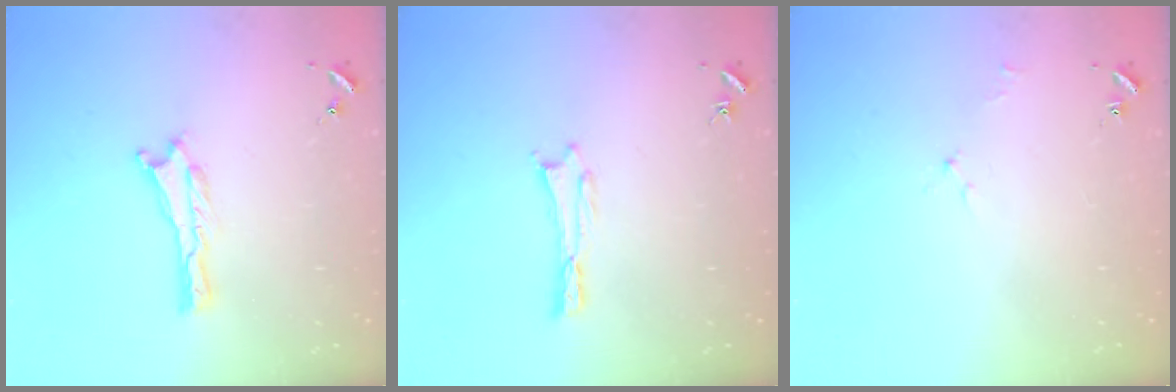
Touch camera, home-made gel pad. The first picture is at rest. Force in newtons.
{"total": 0.0}
{"total": 1.7, "press": 1.6, "slide": 0.3}